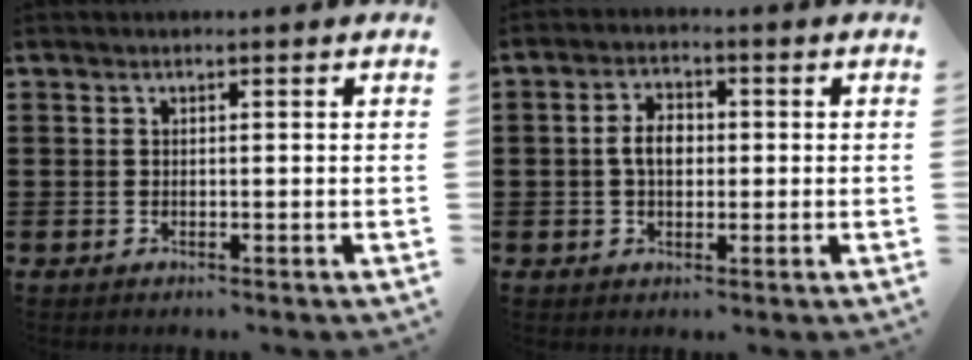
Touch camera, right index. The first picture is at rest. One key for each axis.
{"total": 4.3, "fx": 0.0, "fy": 2.7, "fz": 3.4, "tx": -0.068, "ty": 0.011, "tz": -0.003}